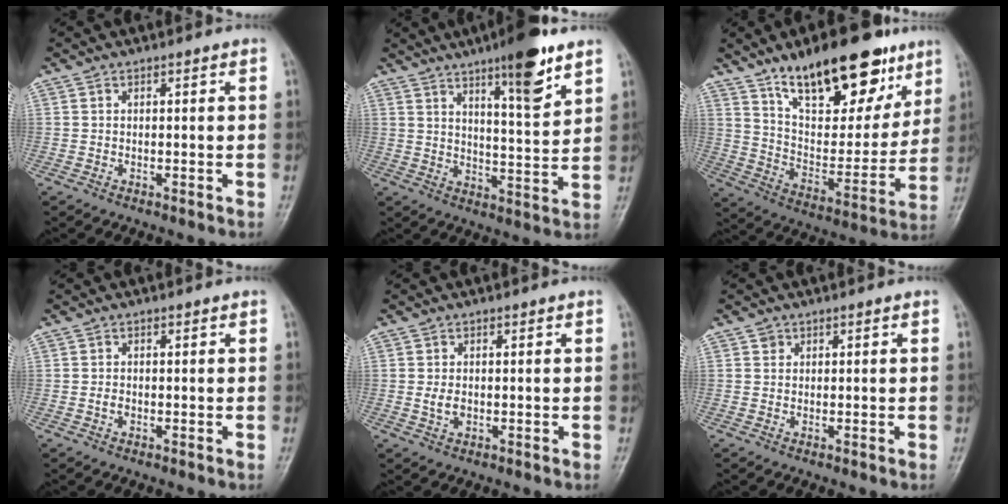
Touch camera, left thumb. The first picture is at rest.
{"total": 12.6, "force": [7.9, 2.4, 9.4], "torque": [-0.127, -0.048, 0.121]}
{"total": 22.2, "force": [14.0, 9.6, 14.3], "torque": [-0.159, -0.060, 0.227]}
{"total": 1.0, "force": [-0.2, 0.8, 0.6], "torque": [-0.009, 0.001, -0.004]}
{"total": 2.3, "force": [0.0, 1.6, 1.6], "torque": [-0.029, -0.004, 0.003]}
{"total": 1.0, "force": [0.5, 0.8, 0.1], "torque": [0.009, -0.001, 0.005]}